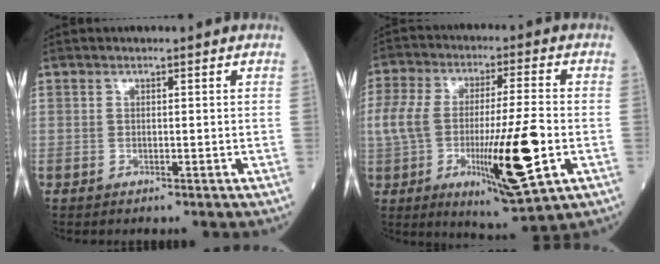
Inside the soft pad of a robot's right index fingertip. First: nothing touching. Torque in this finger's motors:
{"motor_torque": [2.14, 0.00, 0.83, 0.21]}